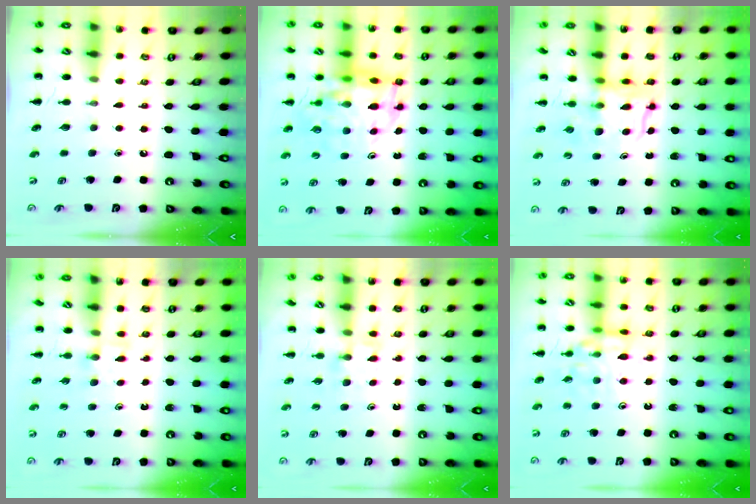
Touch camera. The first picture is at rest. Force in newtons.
{"total": 12.6, "press": 12.0, "slide": 3.8}
{"total": 3.4, "press": 3.4, "slide": 0.2}
{"total": 2.3, "press": 2.1, "slide": 1.0}
{"total": 2.4, "press": 2.3, "slide": 0.9}
{"total": 11.6, "press": 11.5, "slide": 1.5}